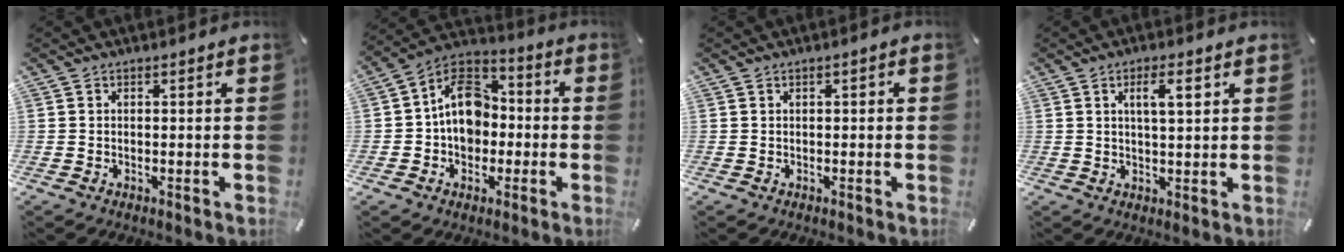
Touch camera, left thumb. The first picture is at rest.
{"total": 12.2, "force": [-1.0, 10.1, 6.8], "torque": [-0.119, 0.023, -0.018]}
{"total": 0.8, "force": [0.0, 0.5, 0.7], "torque": [-0.012, 0.003, -0.001]}
{"total": 5.4, "force": [2.0, 1.3, 4.8], "torque": [-0.083, -0.001, 0.027]}